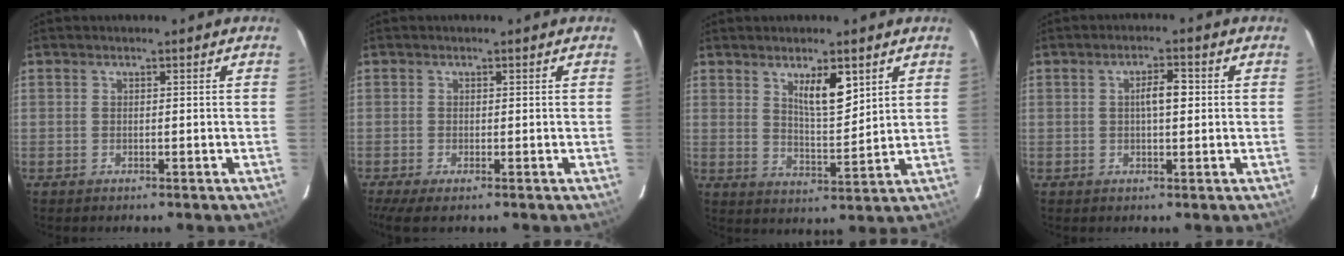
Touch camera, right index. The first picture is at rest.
{"total": 4.5, "force": [-3.1, 1.1, 3.1], "torque": [-0.055, -0.013, -0.052]}
{"total": 6.8, "force": [3.6, 1.7, 5.5], "torque": [-0.094, -0.008, 0.065]}
{"total": 3.5, "force": [0.4, 1.0, 3.3], "torque": [-0.058, 0.009, 0.006]}